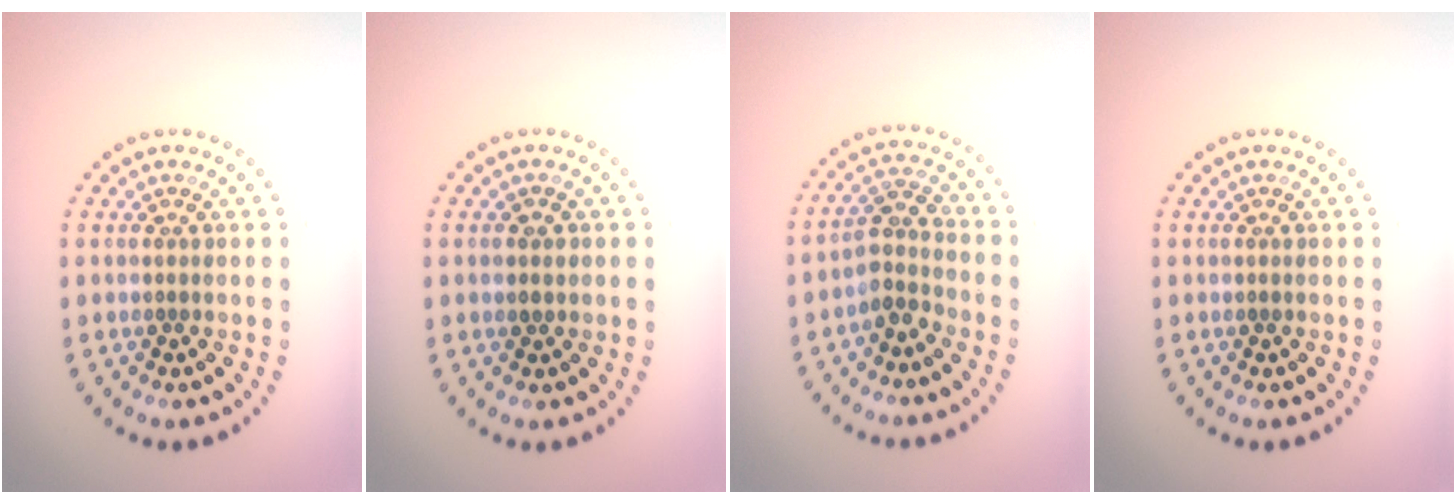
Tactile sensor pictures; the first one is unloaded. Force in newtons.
{"total": 1.0, "press": 1.0, "slide": 0.2}
{"total": 2.5, "press": 2.0, "slide": 1.5}
{"total": 0.0}